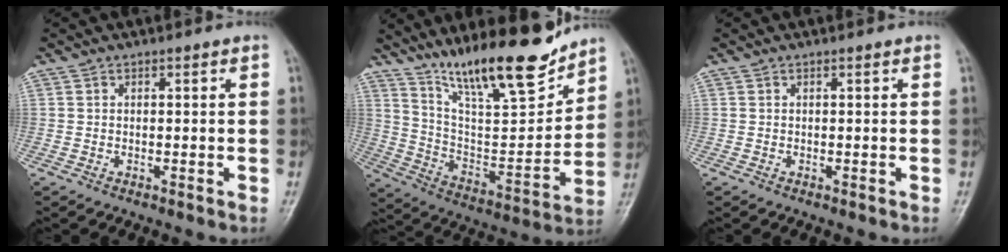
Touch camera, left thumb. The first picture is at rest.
{"total": 20.1, "force": [15.4, 4.6, 12.0], "torque": [-0.159, -0.087, 0.271]}
{"total": 0.0}